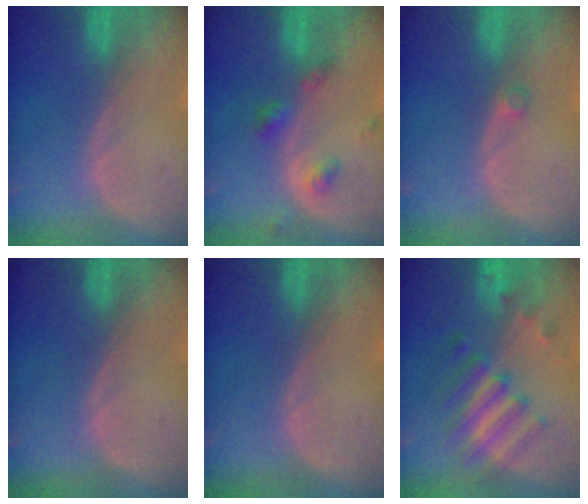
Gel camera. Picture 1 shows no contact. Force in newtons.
{"total": 4.5, "press": 4.2, "slide": 1.8}
{"total": 1.3, "press": 1.1, "slide": 0.6}
{"total": 0.0}
{"total": 0.0}
{"total": 7.5, "press": 7.5, "slide": 0.9}